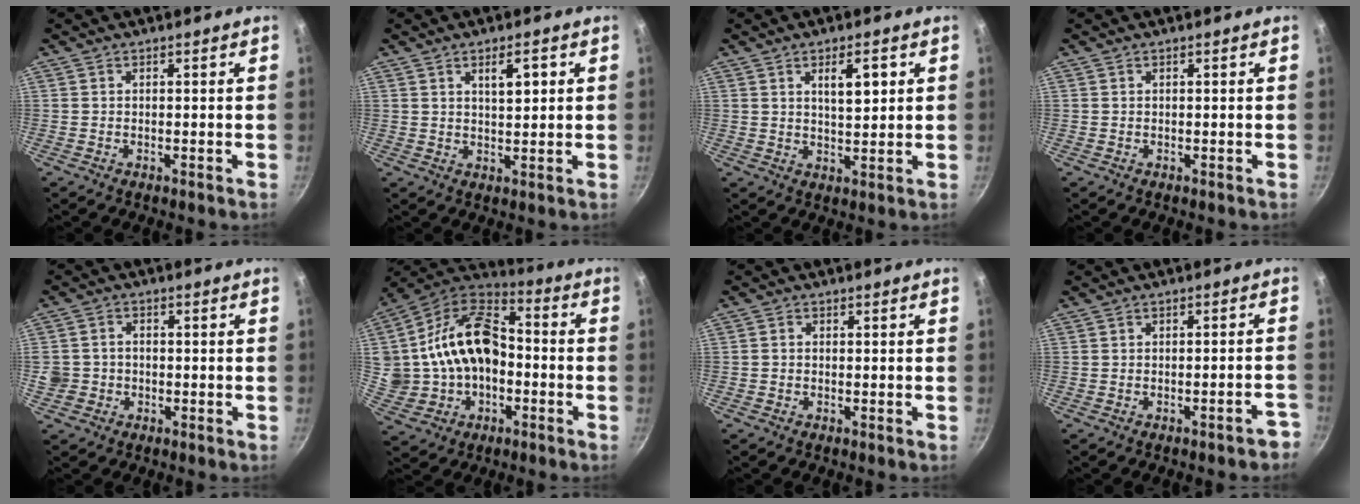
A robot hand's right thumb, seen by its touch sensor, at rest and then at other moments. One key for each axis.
{"total": 4.6, "fx": 1.8, "fy": 1.8, "fz": 3.8, "tx": -0.052, "ty": -0.005, "tz": 0.030}
{"total": 6.0, "fx": 2.2, "fy": 2.4, "fz": 5.0, "tx": -0.071, "ty": -0.011, "tz": 0.037}
{"total": 0.0}
{"total": 4.9, "fx": -0.9, "fy": 4.5, "fz": 1.8, "tx": -0.023, "ty": 0.017, "tz": -0.016}
{"total": 20.4, "fx": -0.7, "fy": 15.1, "fz": 13.8, "tx": -0.249, "ty": 0.049, "tz": -0.011}
{"total": 0.8, "fx": -0.3, "fy": 0.7, "fz": 0.4, "tx": -0.007, "ty": 0.003, "tz": -0.006}
{"total": 4.0, "fx": -2.8, "fy": 1.2, "fz": 2.6, "tx": -0.016, "ty": 0.039, "tz": -0.020}